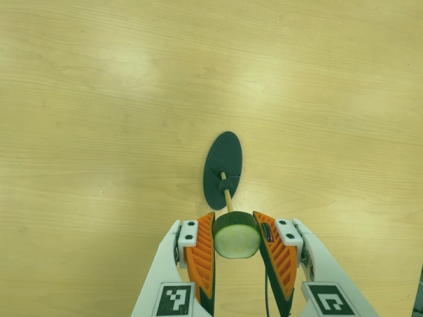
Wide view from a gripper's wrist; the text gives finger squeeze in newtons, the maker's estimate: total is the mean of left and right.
{"total": 12.2, "left": 11.4, "right": 12.9}